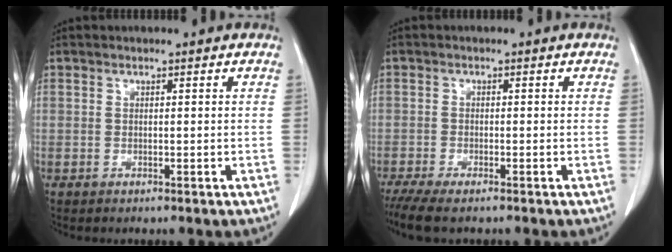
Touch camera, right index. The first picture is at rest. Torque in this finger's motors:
{"motor_torque": [0.03, -0.29, 0.14, 0.05]}